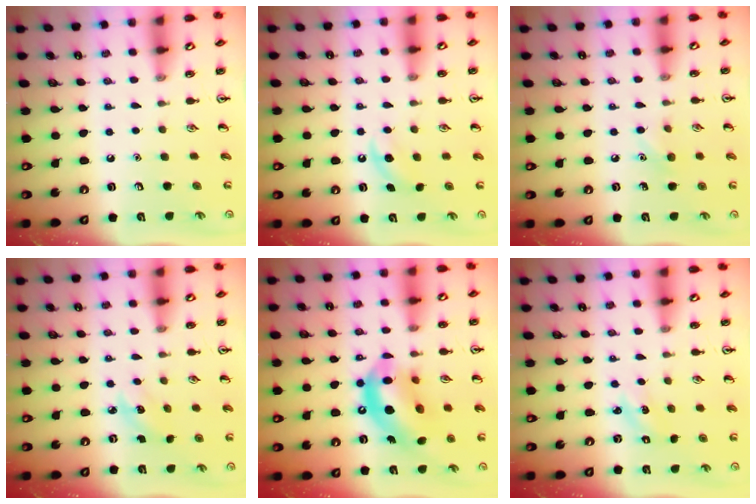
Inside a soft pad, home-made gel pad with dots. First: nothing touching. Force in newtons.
{"total": 3.7, "press": 3.5, "slide": 1.2}
{"total": 4.9, "press": 4.6, "slide": 1.5}
{"total": 3.7, "press": 3.4, "slide": 1.3}
{"total": 14.8, "press": 14.2, "slide": 4.3}
{"total": 1.2, "press": 1.1, "slide": 0.5}